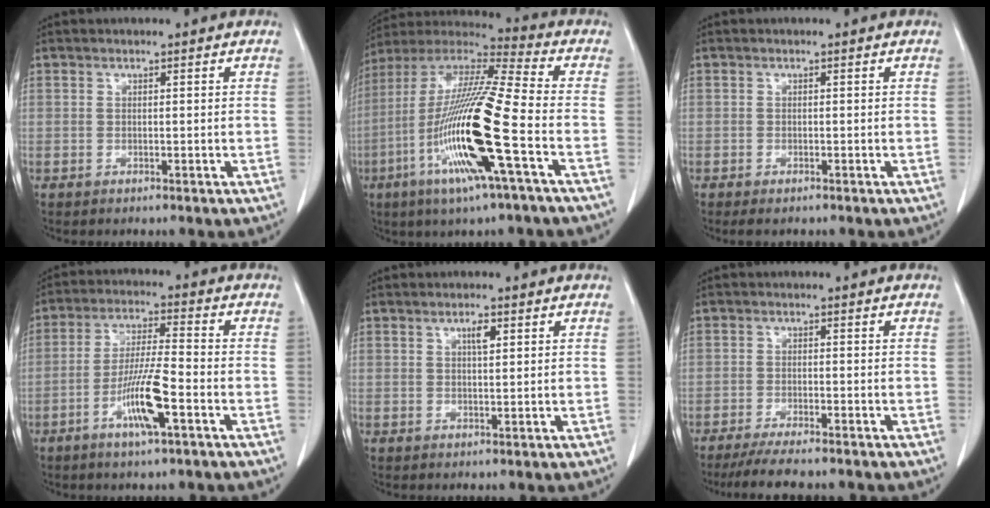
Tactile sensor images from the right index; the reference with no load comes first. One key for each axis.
{"total": 20.5, "fx": -6.4, "fy": 0.3, "fz": 19.4, "tx": -0.406, "ty": -0.025, "tz": -0.133}
{"total": 1.3, "fx": -1.0, "fy": 0.4, "fz": 0.7, "tx": -0.014, "ty": -0.004, "tz": -0.013}
{"total": 9.2, "fx": -3.9, "fy": 0.6, "fz": 8.3, "tx": -0.161, "ty": -0.007, "tz": -0.075}
{"total": 1.9, "fx": 0.9, "fy": 0.4, "fz": 1.7, "tx": -0.030, "ty": -0.002, "tz": 0.015}
{"total": 7.5, "fx": -6.4, "fy": 0.7, "fz": 3.9, "tx": -0.058, "ty": -0.016, "tz": -0.102}